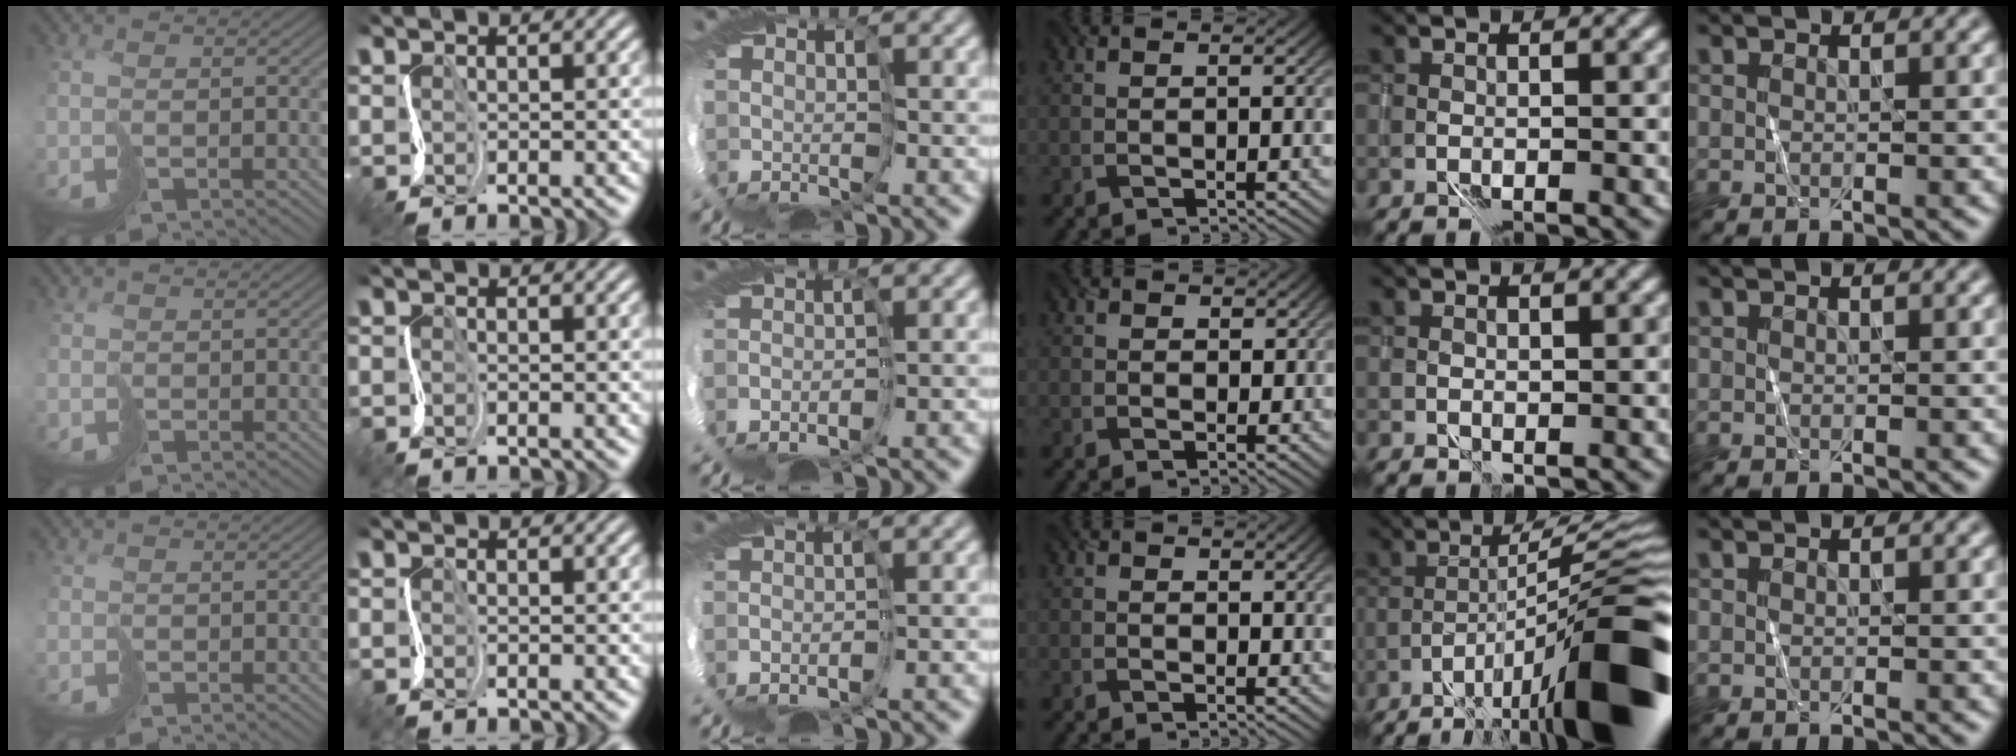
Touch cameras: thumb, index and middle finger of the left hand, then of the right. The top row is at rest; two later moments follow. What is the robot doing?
{"motion": "cut", "object": "paper bag"}